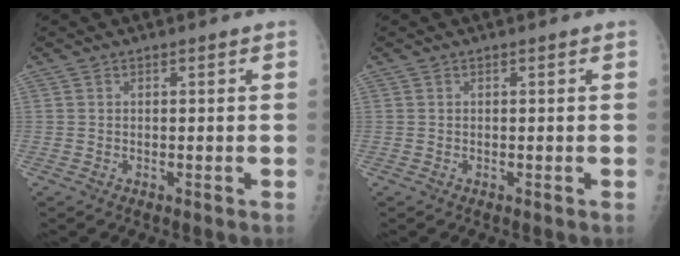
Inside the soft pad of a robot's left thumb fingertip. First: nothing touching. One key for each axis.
{"total": 0.0}